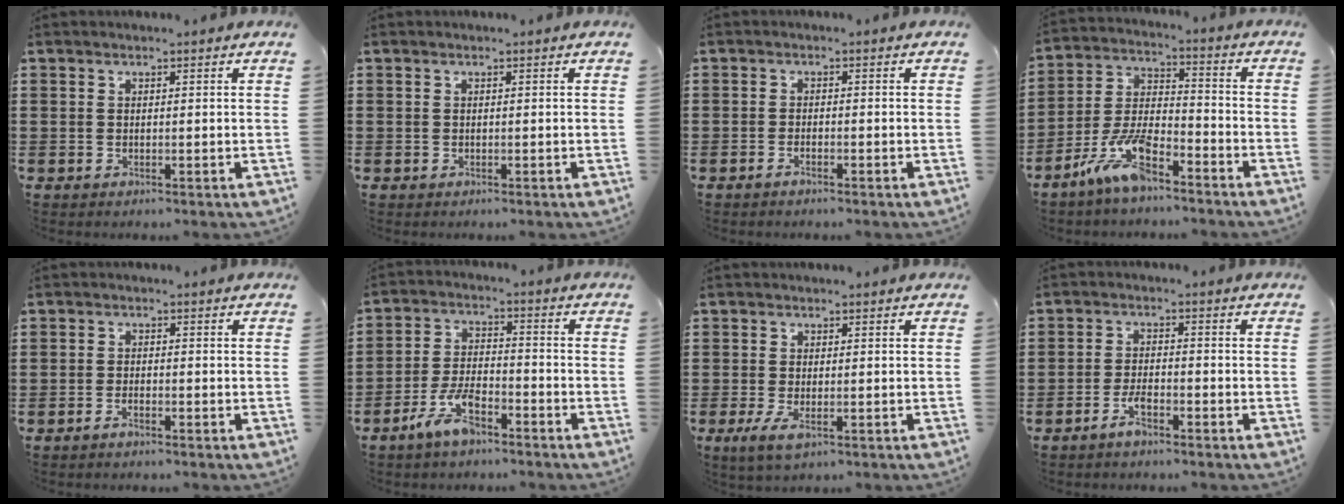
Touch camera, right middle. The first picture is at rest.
{"total": 0.0}
{"total": 1.1, "force": [-0.9, 0.1, 0.6], "torque": [-0.013, -0.004, -0.016]}
{"total": 9.5, "force": [-6.9, 3.0, 5.8], "torque": [-0.136, 0.004, -0.137]}
{"total": 1.3, "force": [-1.1, 0.2, 0.8], "torque": [-0.024, -0.005, -0.022]}
{"total": 6.7, "force": [-4.9, 2.4, 3.8], "torque": [-0.094, 0.004, -0.098]}
{"total": 2.7, "force": [-0.9, 1.4, 2.2], "torque": [-0.053, -0.003, -0.020]}
{"total": 3.6, "force": [-2.4, 1.0, 2.4], "torque": [-0.056, 0.002, -0.050]}